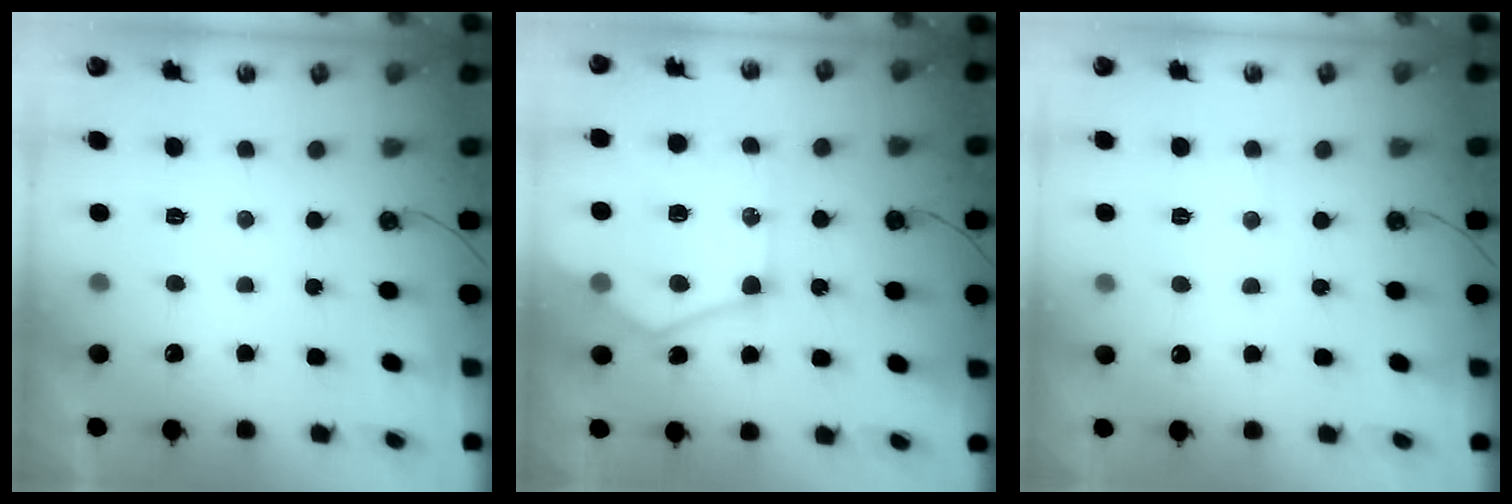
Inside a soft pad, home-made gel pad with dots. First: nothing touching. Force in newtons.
{"total": 18.3, "press": 18.2, "slide": 1.7}
{"total": 4.7, "press": 4.7, "slide": 0.6}